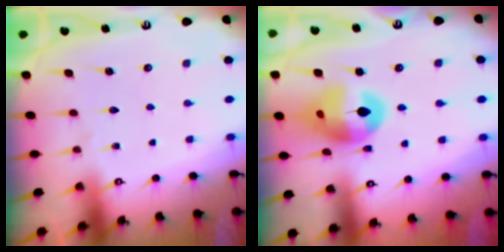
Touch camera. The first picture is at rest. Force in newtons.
{"total": 14.7, "press": 14.6, "slide": 1.8}